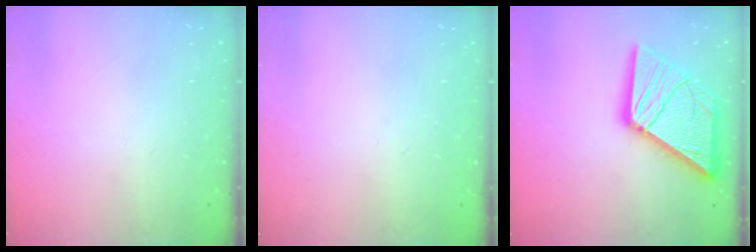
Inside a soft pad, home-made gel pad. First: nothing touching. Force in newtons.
{"total": 0.0}
{"total": 19.5, "press": 19.4, "slide": 2.2}